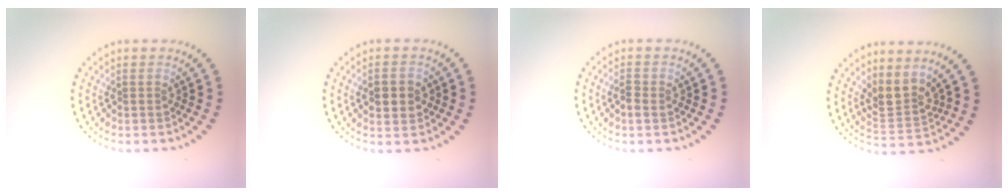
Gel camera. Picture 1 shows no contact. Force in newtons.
{"total": 3.5, "press": 3.5, "slide": 0.1}
{"total": 1.4, "press": 1.4, "slide": 0.1}
{"total": 3.0, "press": 2.3, "slide": 1.9}